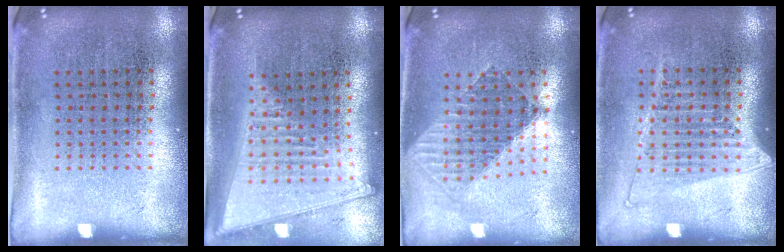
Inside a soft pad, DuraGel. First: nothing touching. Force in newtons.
{"total": 2.0, "press": 1.7, "slide": 1.0}
{"total": 1.5, "press": 1.2, "slide": 0.8}
{"total": 1.3, "press": 1.2, "slide": 0.6}